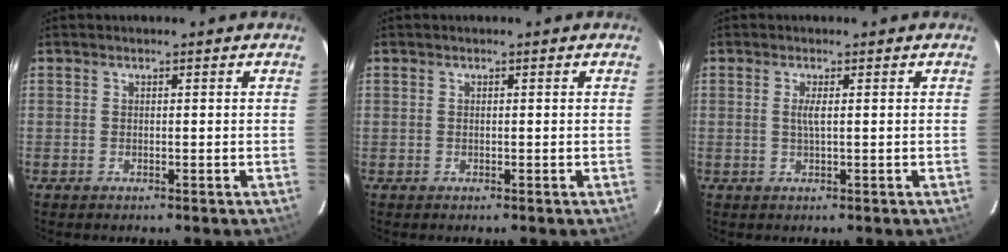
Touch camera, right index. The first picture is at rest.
{"total": 0.0}
{"total": 1.7, "force": [0.2, -0.1, 1.7], "torque": [-0.032, -0.001, 0.002]}